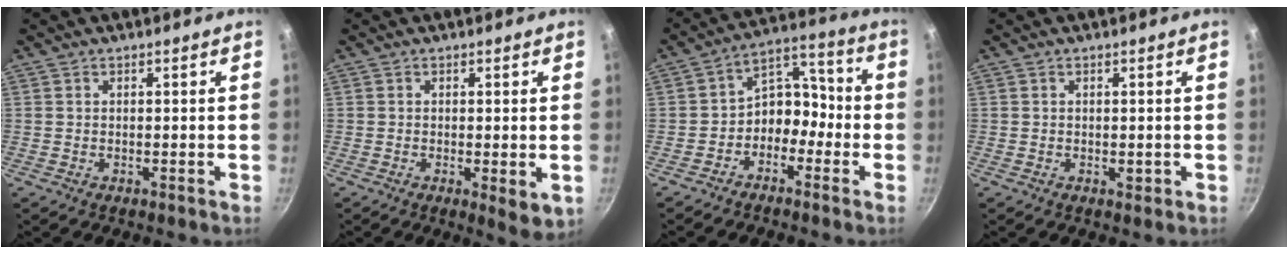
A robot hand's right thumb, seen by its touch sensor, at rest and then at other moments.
{"total": 4.2, "force": [-0.9, 1.2, 4.0], "torque": [-0.058, -0.014, -0.012]}
{"total": 9.1, "force": [-2.8, 6.7, 5.6], "torque": [-0.045, 0.049, -0.063]}
{"total": 0.9, "force": [-0.1, 0.6, 0.6], "torque": [-0.001, -0.001, -0.002]}